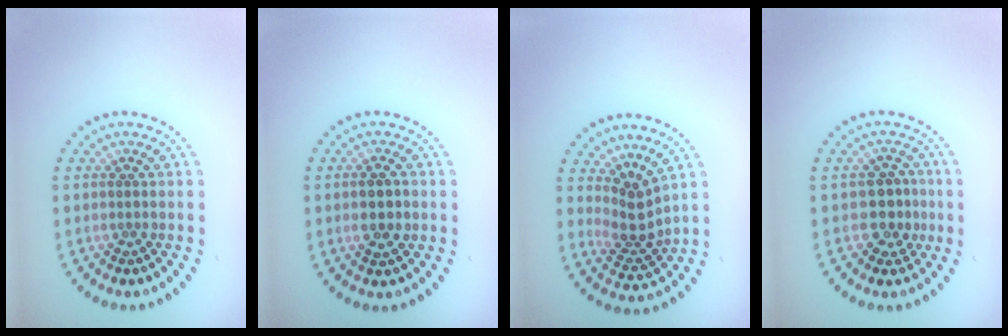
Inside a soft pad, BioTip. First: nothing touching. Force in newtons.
{"total": 2.4, "press": 2.4, "slide": 0.2}
{"total": 2.9, "press": 1.9, "slide": 2.2}
{"total": 2.8, "press": 2.5, "slide": 1.2}